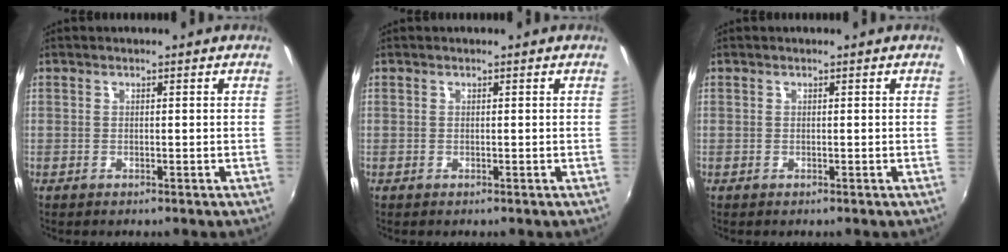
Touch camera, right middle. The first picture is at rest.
{"total": 0.0}
{"total": 0.0}